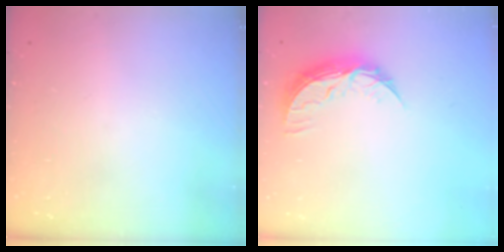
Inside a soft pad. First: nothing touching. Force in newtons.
{"total": 9.0, "press": 9.0, "slide": 0.5}